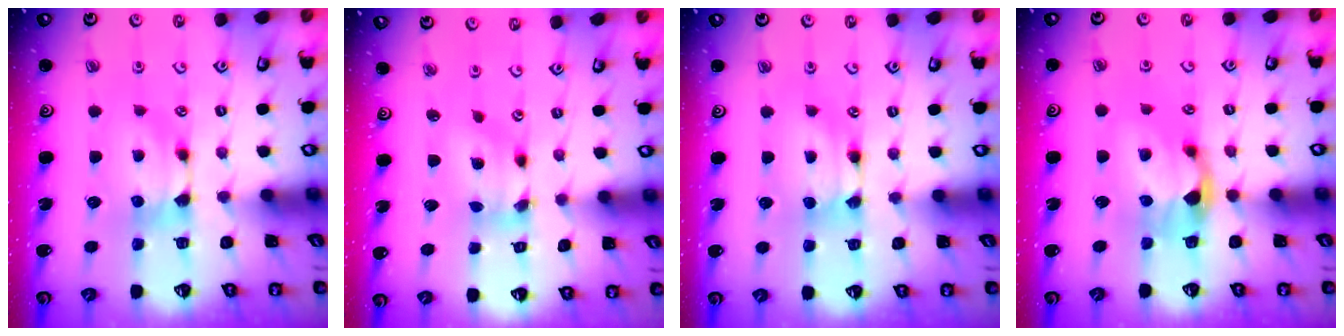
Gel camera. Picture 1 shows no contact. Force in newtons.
{"total": 4.9, "press": 4.6, "slide": 1.8}
{"total": 1.8, "press": 1.8, "slide": 0.1}
{"total": 2.5, "press": 2.1, "slide": 1.4}